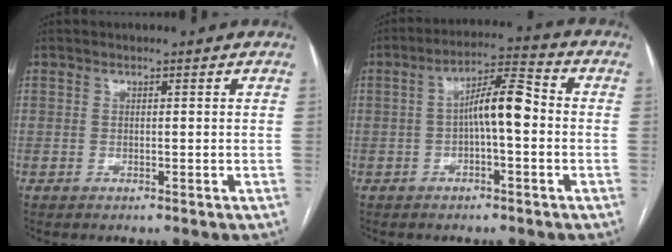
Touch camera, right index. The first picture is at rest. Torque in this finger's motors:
{"motor_torque": [1.06, -0.04, 0.58, 0.14]}